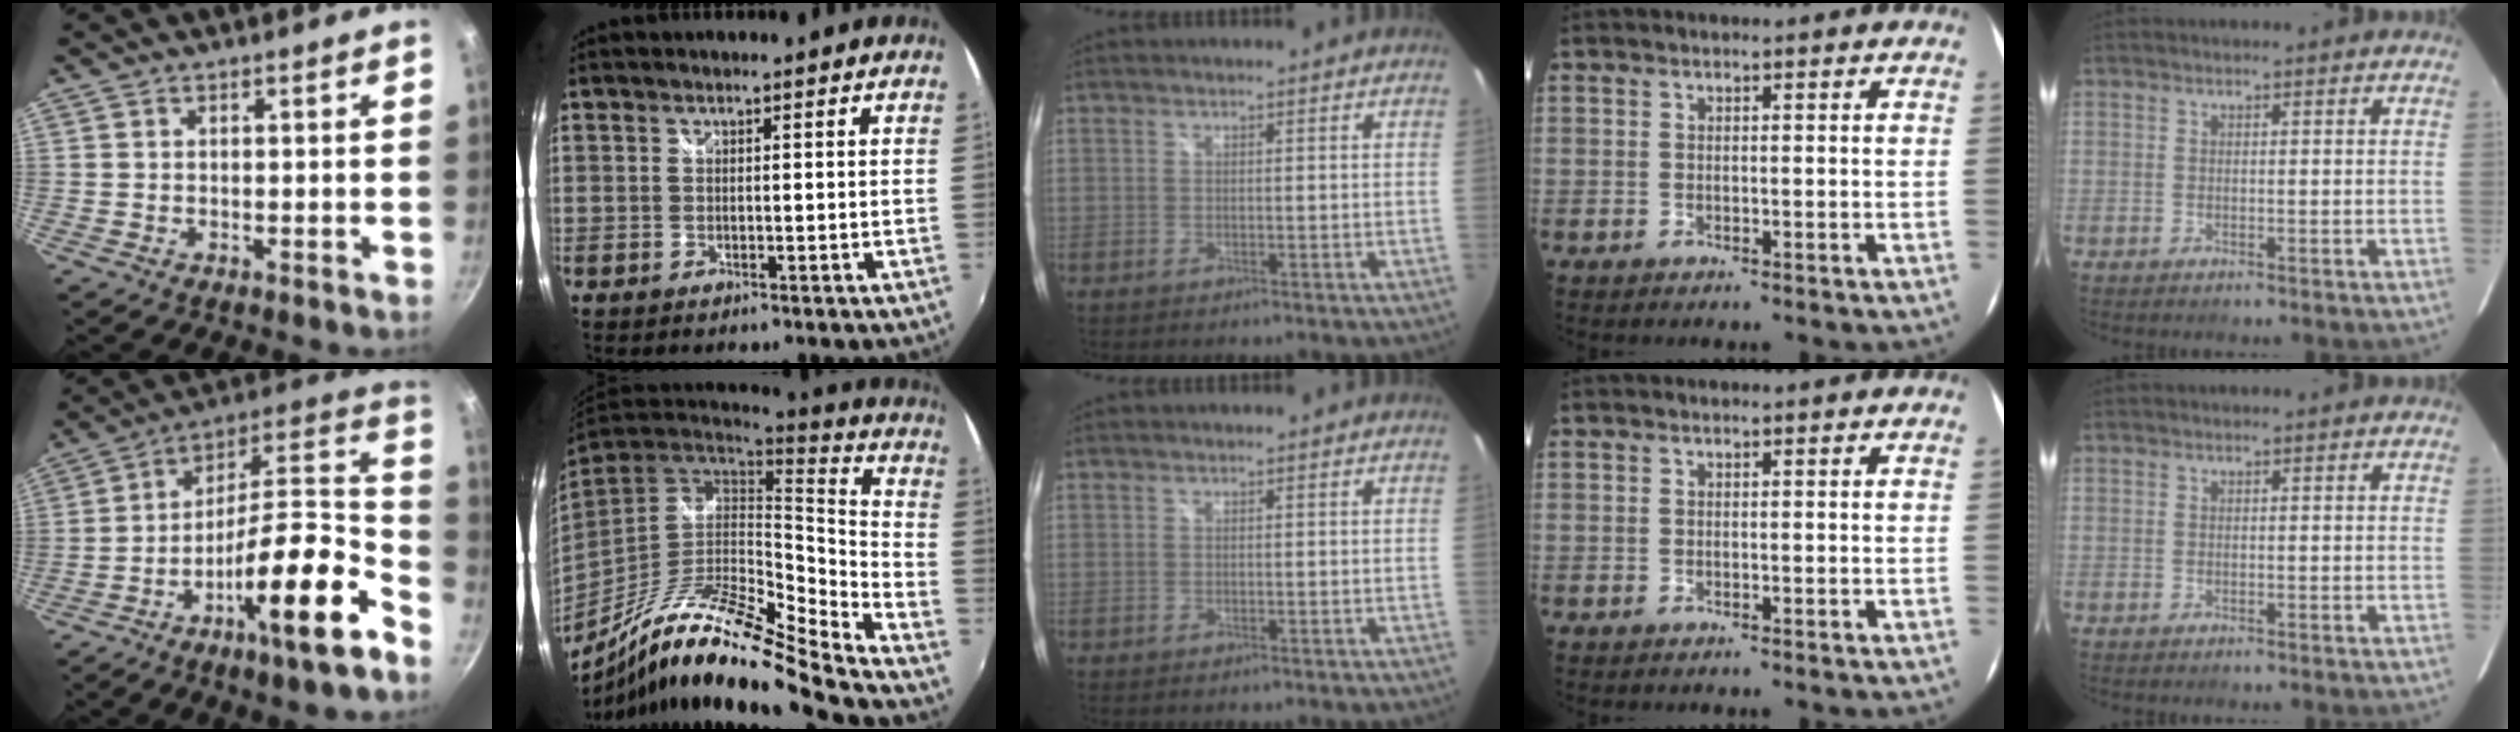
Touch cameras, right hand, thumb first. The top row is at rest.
{"thumb": {"total": 23.0, "force": [-11.8, 5.3, 19.0], "torque": [-0.247, 0.082, -0.208]}, "index": {"total": 20.3, "force": [-15.7, 2.0, 12.8], "torque": [-0.225, -0.027, -0.287]}}